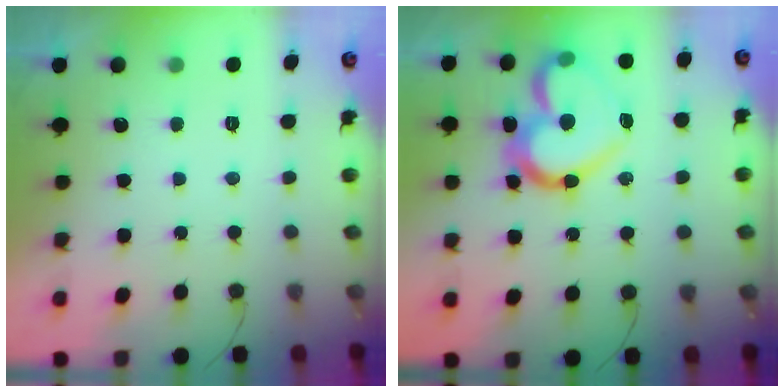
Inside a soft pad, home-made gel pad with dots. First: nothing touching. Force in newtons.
{"total": 20.0, "press": 19.9, "slide": 1.4}